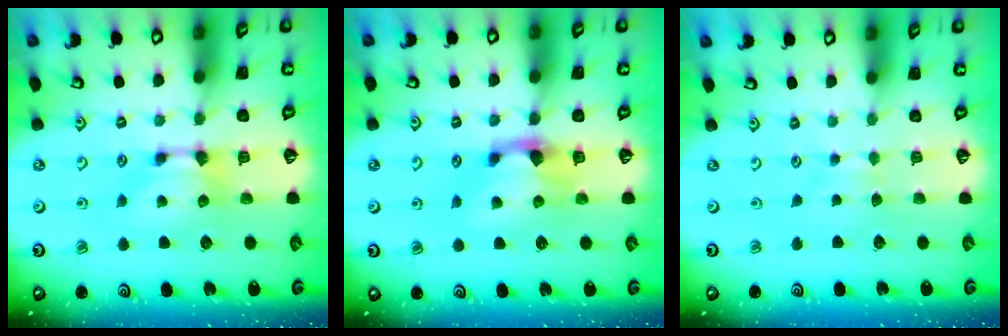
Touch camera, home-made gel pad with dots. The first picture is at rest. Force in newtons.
{"total": 1.4, "press": 0.9, "slide": 1.0}
{"total": 3.1, "press": 3.1, "slide": 0.3}